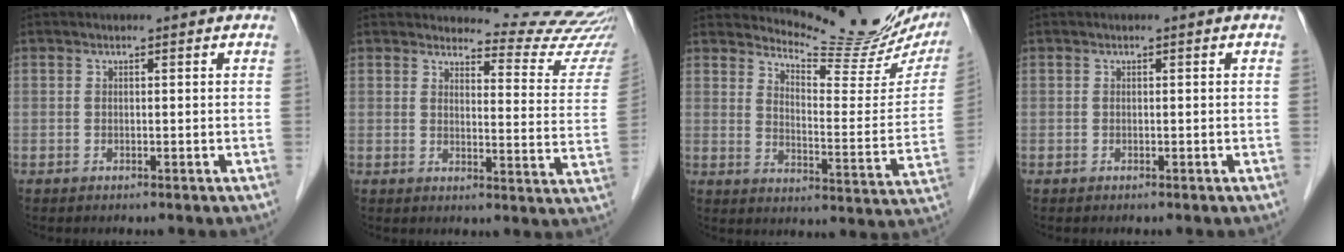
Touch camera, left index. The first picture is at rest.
{"total": 16.5, "force": [16.3, 1.7, 1.5], "torque": [0.007, -0.120, 0.153]}
{"total": 16.2, "force": [15.4, 1.0, 4.9], "torque": [-0.076, -0.082, 0.191]}
{"total": 0.0}